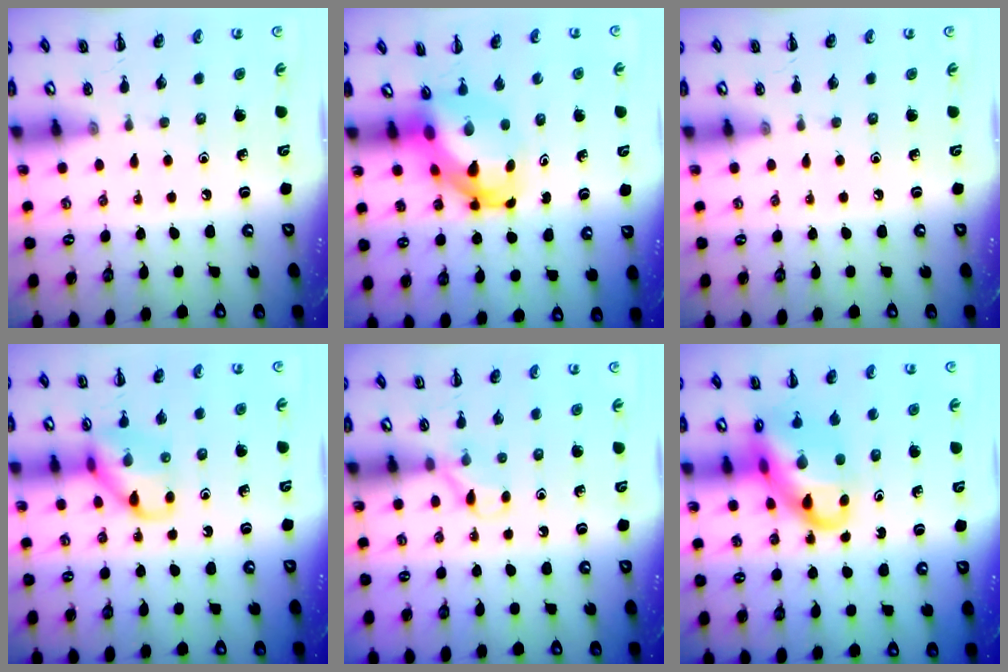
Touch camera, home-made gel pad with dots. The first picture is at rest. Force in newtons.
{"total": 6.3, "press": 6.2, "slide": 1.4}
{"total": 0.0}
{"total": 10.5, "press": 10.5, "slide": 0.7}
{"total": 6.2, "press": 5.9, "slide": 1.9}
{"total": 14.7, "press": 14.2, "slide": 3.8}